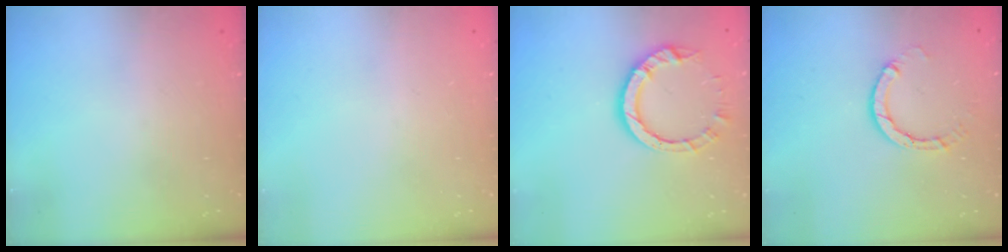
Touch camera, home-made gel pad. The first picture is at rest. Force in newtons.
{"total": 0.0}
{"total": 7.6, "press": 7.6, "slide": 0.8}
{"total": 3.9, "press": 3.9, "slide": 0.4}